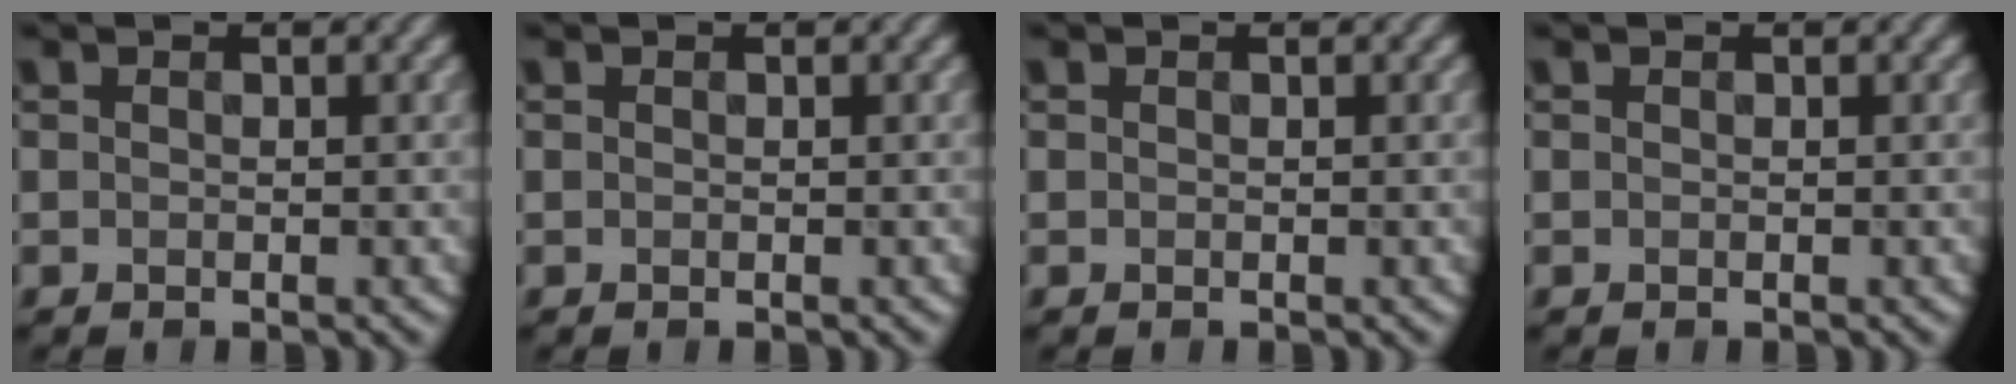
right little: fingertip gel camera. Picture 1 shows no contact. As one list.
[{"total": 0.0}, {"total": 0.0}, {"total": 0.0}]